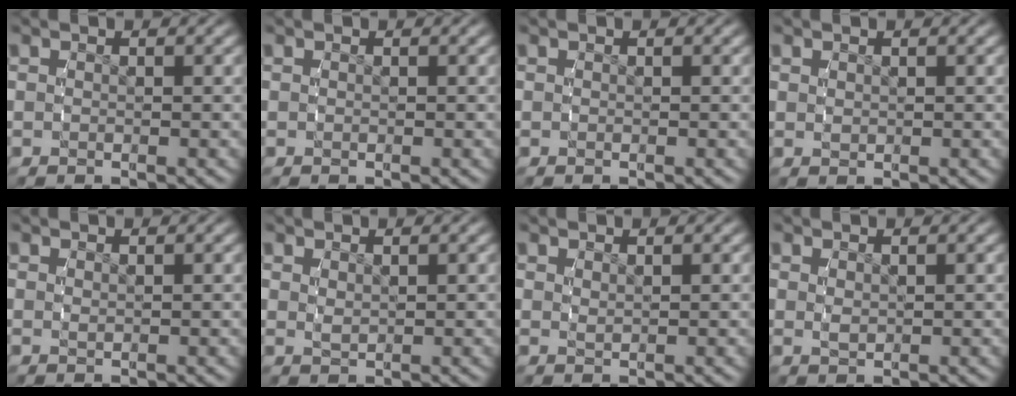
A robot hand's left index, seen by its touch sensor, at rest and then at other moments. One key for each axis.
{"total": 0.0}
{"total": 0.0}
{"total": 0.0}
{"total": 0.5, "fx": 0.3, "fy": -0.4, "fz": 0.1, "tx": -0.003, "ty": -0.004, "tz": 0.012}
{"total": 0.8, "fx": 0.7, "fy": -0.3, "fz": 0.3, "tx": -0.007, "ty": -0.006, "tz": 0.023}
{"total": 0.9, "fx": 0.7, "fy": -0.6, "fz": 0.0, "tx": 0.001, "ty": -0.003, "tz": 0.021}
{"total": 0.5, "fx": 0.3, "fy": -0.1, "fz": 0.4, "tx": -0.012, "ty": -0.007, "tz": 0.016}